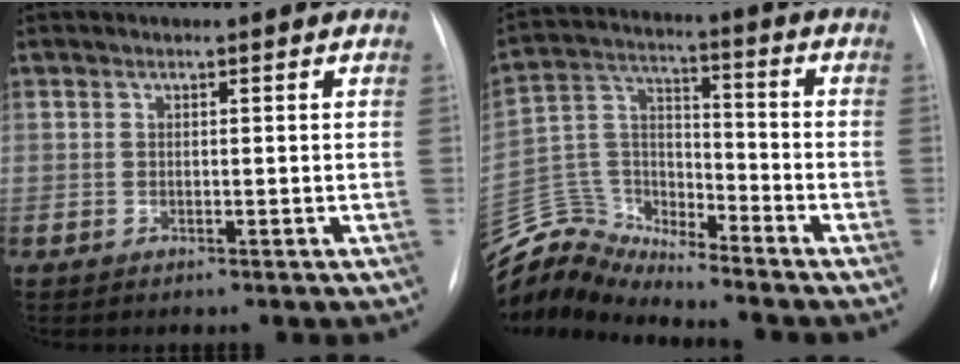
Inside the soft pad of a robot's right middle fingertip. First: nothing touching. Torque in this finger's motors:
{"motor_torque": [-0.27, -0.26, -0.08, -0.07]}